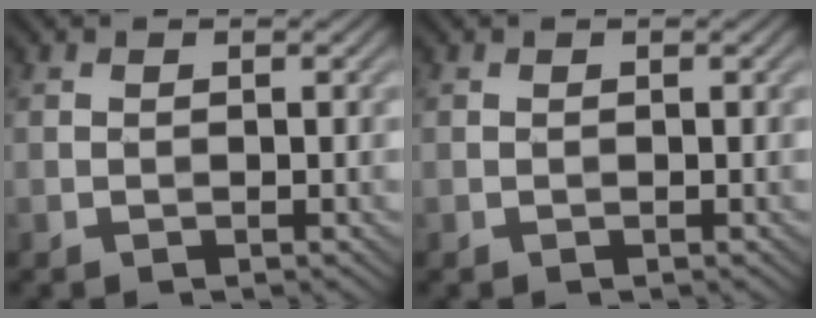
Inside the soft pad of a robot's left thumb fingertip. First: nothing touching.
{"total": 0.0}